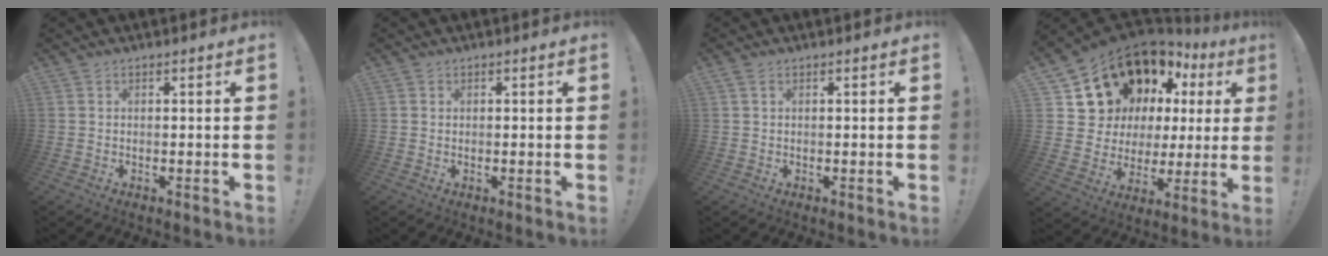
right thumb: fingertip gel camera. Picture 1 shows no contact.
{"total": 0.7, "force": [0.3, 0.6, 0.0], "torque": [-0.003, 0.003, 0.007]}
{"total": 1.4, "force": [0.6, 0.7, 1.0], "torque": [-0.019, 0.001, 0.011]}
{"total": 15.9, "force": [10.9, 9.4, 6.9], "torque": [-0.110, -0.085, 0.214]}